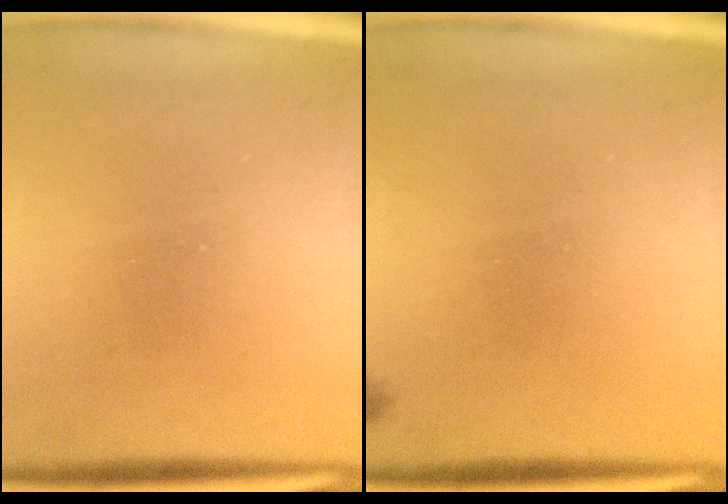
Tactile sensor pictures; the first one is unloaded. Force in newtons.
{"total": 0.6}